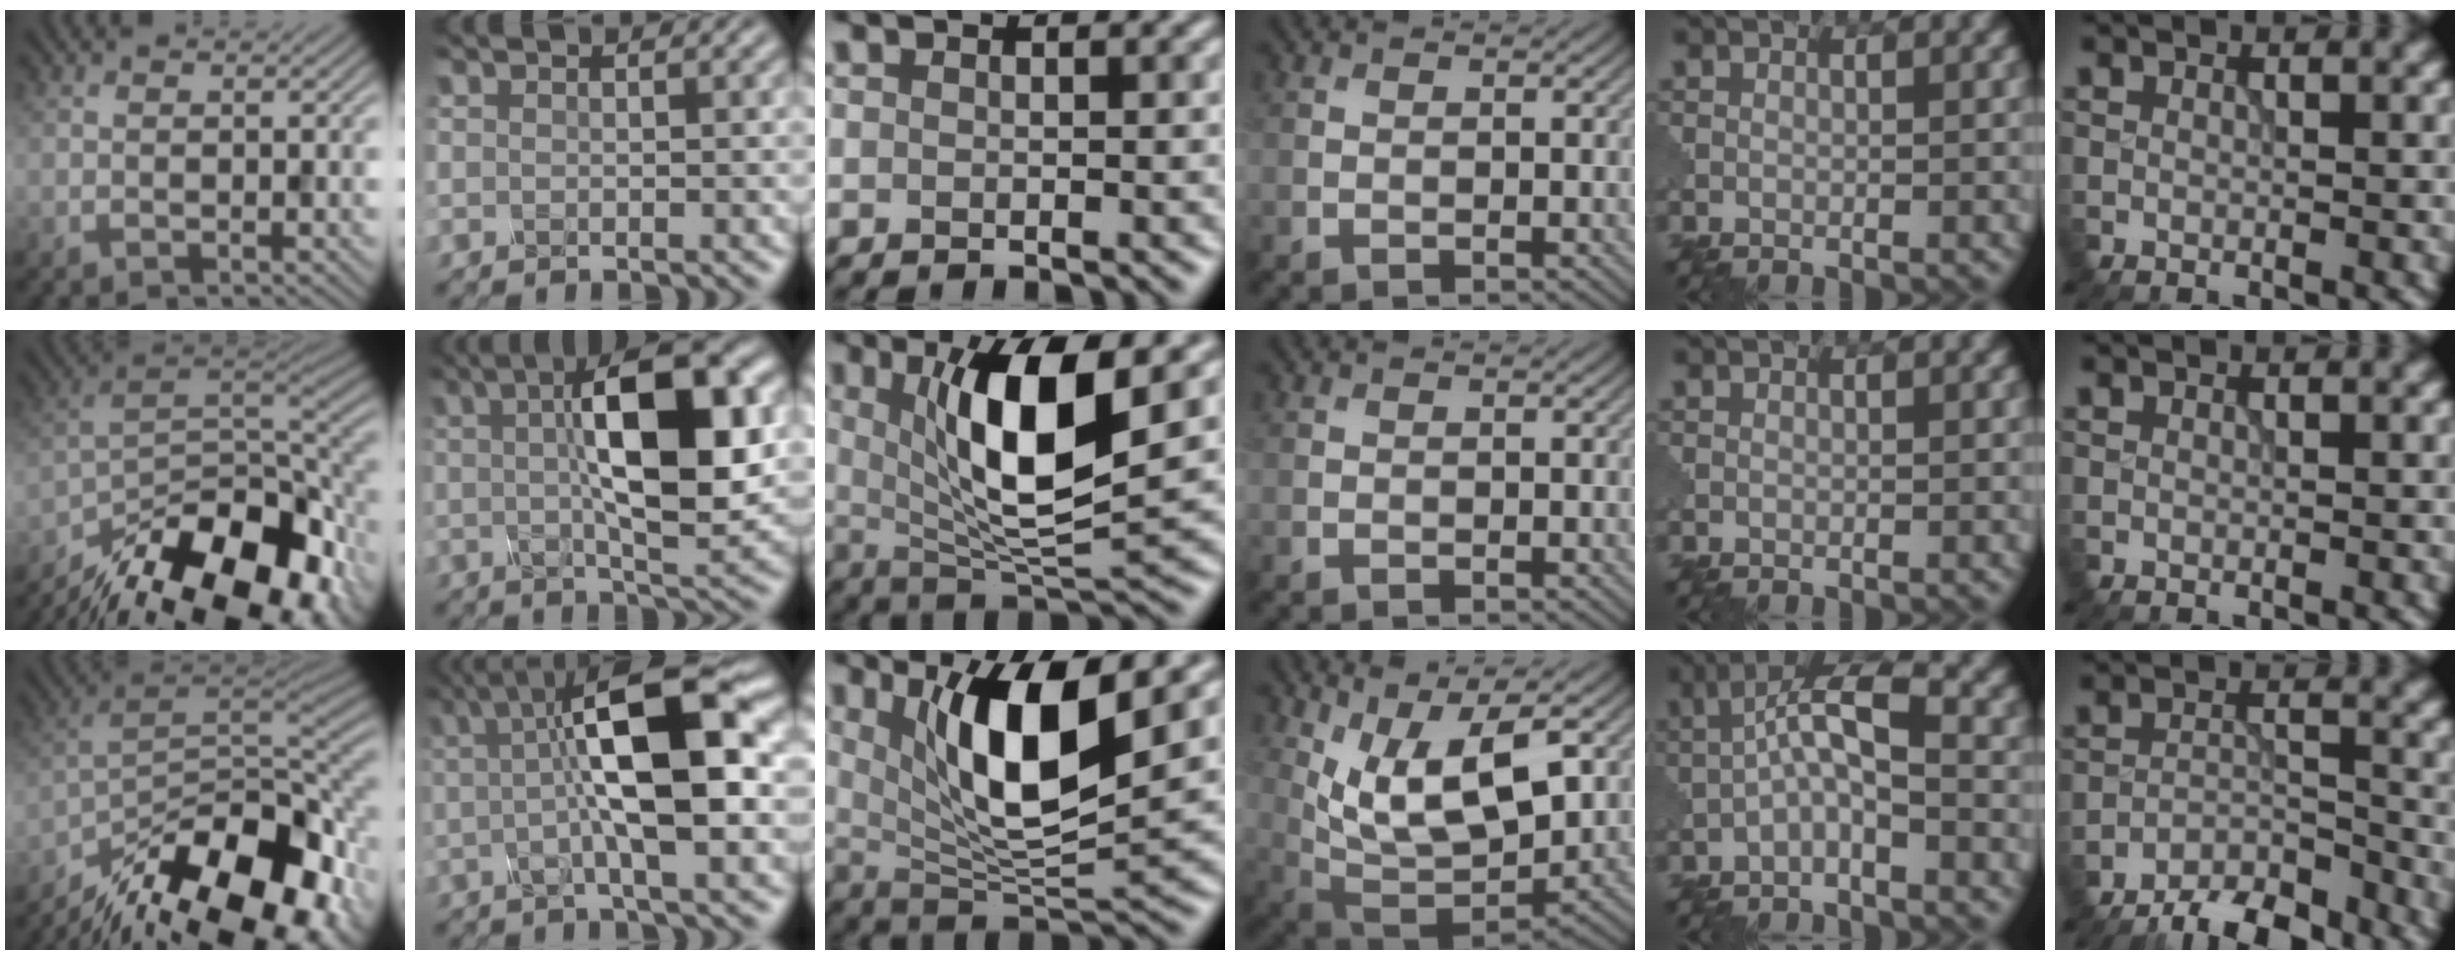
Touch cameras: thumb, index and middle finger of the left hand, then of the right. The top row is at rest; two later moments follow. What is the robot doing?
{"motion": "disassemble", "object": "glue stick"}